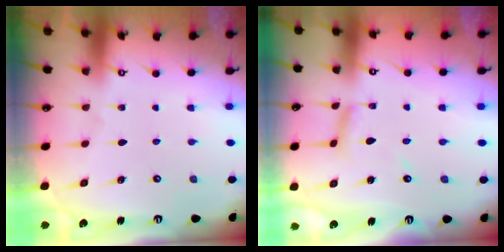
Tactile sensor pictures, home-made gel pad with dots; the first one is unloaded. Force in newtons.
{"total": 6.6, "press": 6.6, "slide": 0.1}